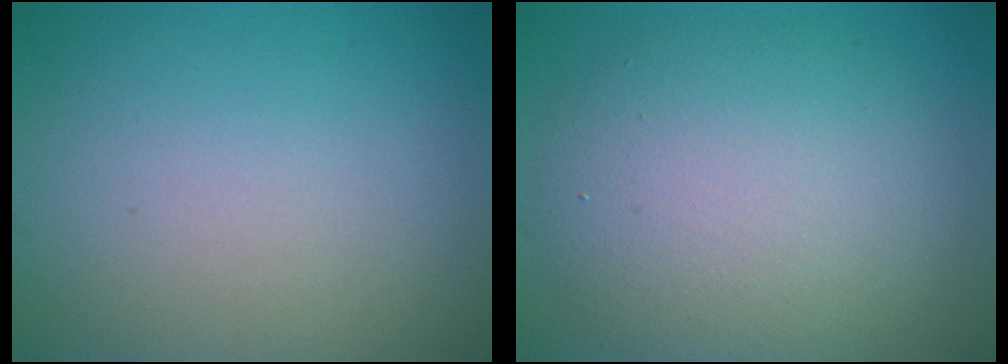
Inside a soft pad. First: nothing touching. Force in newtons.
{"total": 7.8, "press": 7.7, "slide": 0.9}